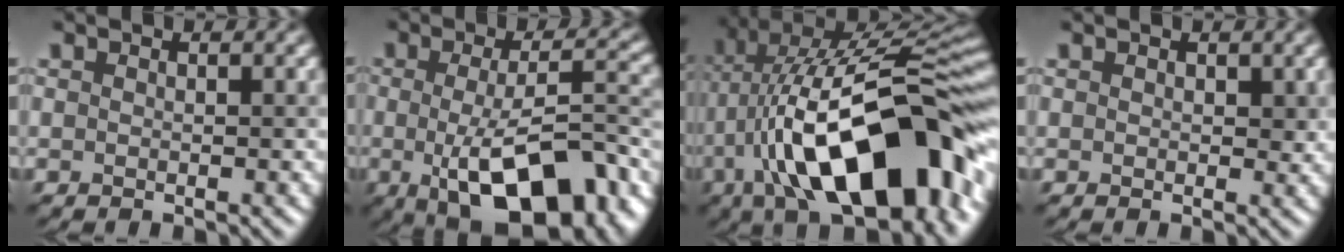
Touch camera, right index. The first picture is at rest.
{"total": 12.8, "force": [-3.5, 4.9, 11.3], "torque": [-0.161, -0.011, -0.048]}
{"total": 17.7, "force": [-4.4, 7.6, 15.4], "torque": [-0.241, 0.024, -0.072]}
{"total": 0.9, "force": [0.4, 0.6, 0.5], "torque": [-0.003, -0.002, 0.006]}